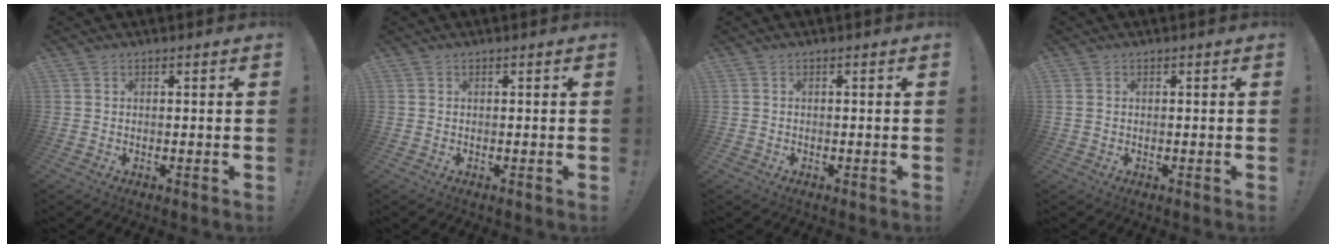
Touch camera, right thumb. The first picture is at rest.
{"total": 0.0}
{"total": 0.8, "force": [-0.6, 0.6, 0.1], "torque": [-0.003, 0.002, -0.009]}
{"total": 1.0, "force": [0.2, 0.8, 0.5], "torque": [-0.016, 0.006, 0.005]}